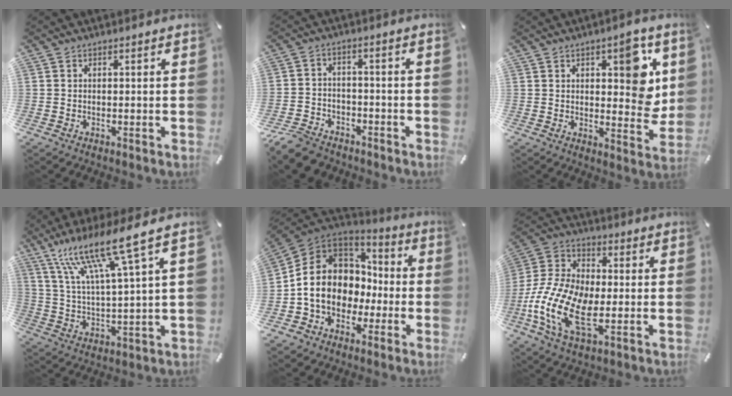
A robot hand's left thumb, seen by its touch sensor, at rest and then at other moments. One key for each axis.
{"total": 7.4, "fx": -5.8, "fy": 4.0, "fz": 2.1, "tx": -0.045, "ty": 0.031, "tz": -0.113}
{"total": 11.7, "fx": 4.3, "fy": 5.8, "fz": 9.2, "tx": -0.088, "ty": -0.025, "tz": 0.067}
{"total": 15.6, "fx": 11.2, "fy": 1.6, "fz": 10.7, "tx": -0.225, "ty": -0.062, "tz": 0.185}
{"total": 13.4, "fx": -1.2, "fy": 11.8, "fz": 6.2, "tx": -0.139, "ty": 0.016, "tz": -0.014}
{"total": 15.1, "fx": -4.5, "fy": 8.5, "fz": 11.7, "tx": -0.271, "ty": 0.000, "tz": -0.087}